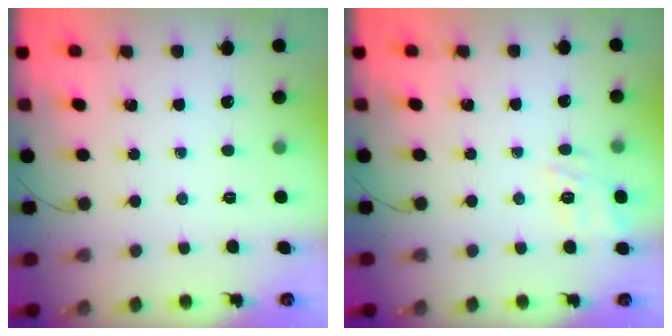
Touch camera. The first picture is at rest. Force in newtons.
{"total": 11.5, "press": 11.5, "slide": 0.7}